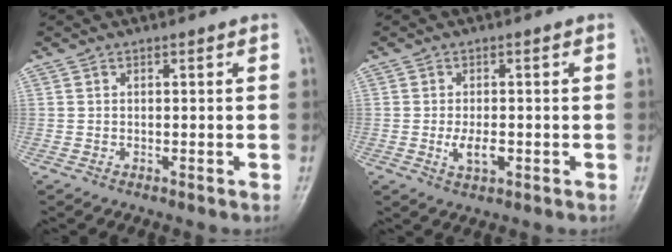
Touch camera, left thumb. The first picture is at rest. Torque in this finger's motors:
{"motor_torque": [-0.19, 0.56, 0.44, 0.09, 0.08]}